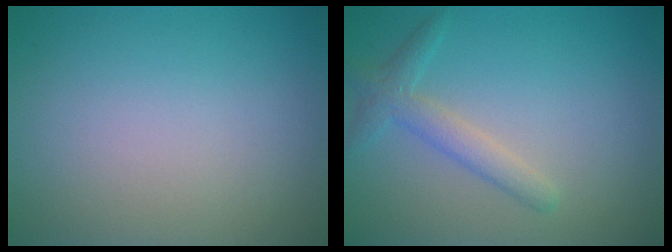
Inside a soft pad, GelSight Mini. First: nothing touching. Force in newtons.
{"total": 2.4, "press": 2.4, "slide": 0.2}